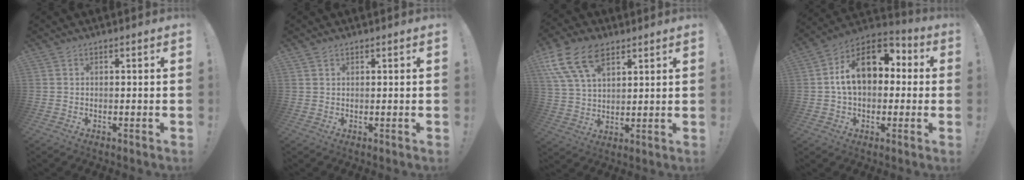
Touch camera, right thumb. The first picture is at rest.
{"total": 1.0, "force": [0.8, 0.5, 0.2], "torque": [0.001, -0.003, 0.015]}
{"total": 14.9, "force": [8.3, 8.7, 8.7], "torque": [-0.170, -0.029, 0.158]}
{"total": 16.7, "force": [3.6, 11.0, 12.0], "torque": [-0.185, 0.004, 0.063]}